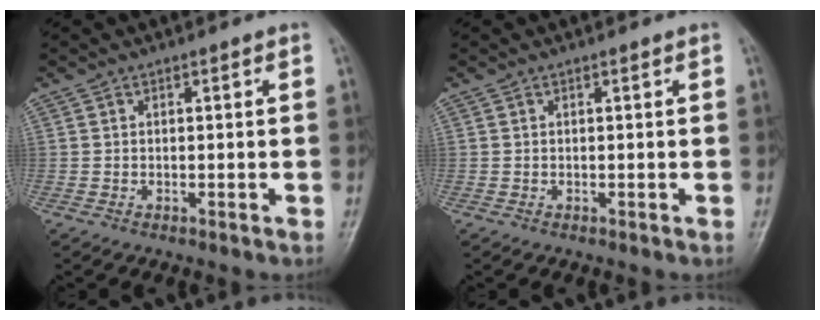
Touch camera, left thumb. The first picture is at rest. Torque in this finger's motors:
{"motor_torque": [0.00, 0.00, 0.00, 0.00, 0.00]}